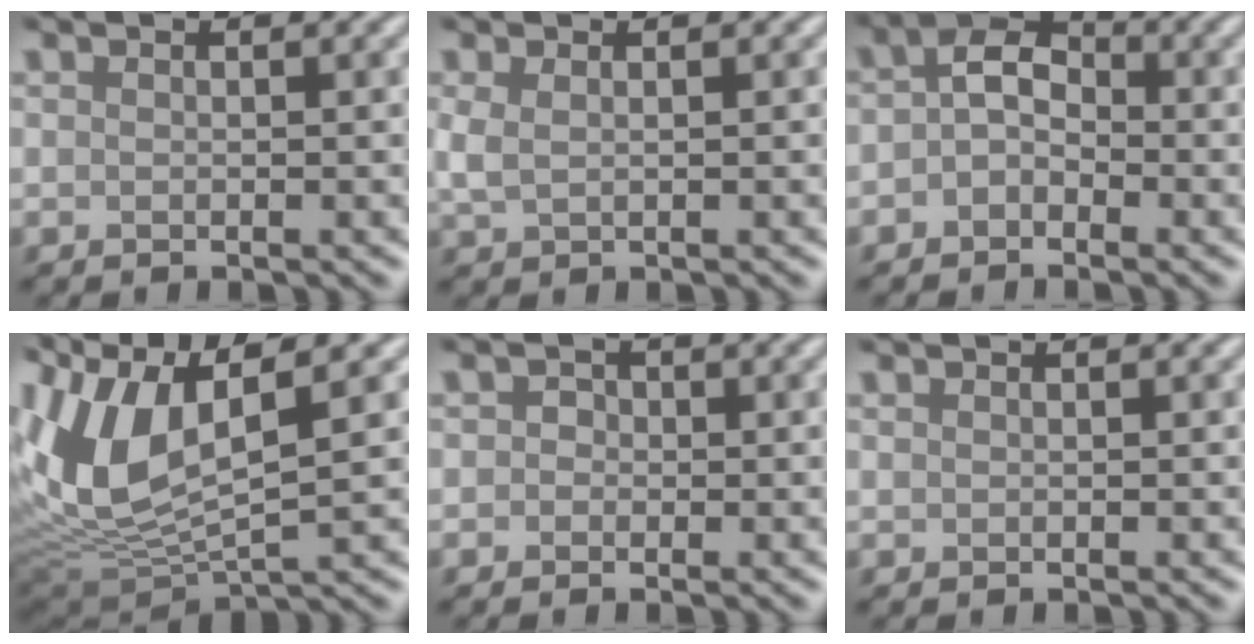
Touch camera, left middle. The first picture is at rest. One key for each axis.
{"total": 1.5, "fx": 0.3, "fy": 0.8, "fz": 1.2, "tx": -0.035, "ty": 0.000, "tz": 0.008}
{"total": 3.1, "fx": -0.9, "fy": 2.2, "fz": 2.0, "tx": -0.036, "ty": 0.007, "tz": -0.028}
{"total": 10.9, "fx": 2.2, "fy": 4.8, "fz": 9.6, "tx": -0.219, "ty": 0.000, "tz": 0.044}
{"total": 1.4, "fx": 0.1, "fy": 1.3, "fz": 0.5, "tx": 0.005, "ty": 0.001, "tz": -0.015}
{"total": 0.0}